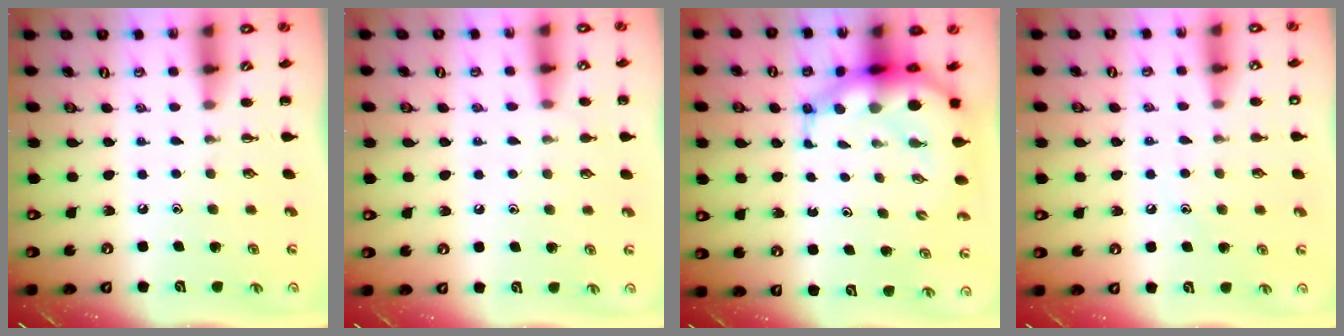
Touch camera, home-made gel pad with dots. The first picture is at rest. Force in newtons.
{"total": 6.3, "press": 6.0, "slide": 2.0}
{"total": 9.9, "press": 9.5, "slide": 2.9}
{"total": 7.0, "press": 6.8, "slide": 1.5}